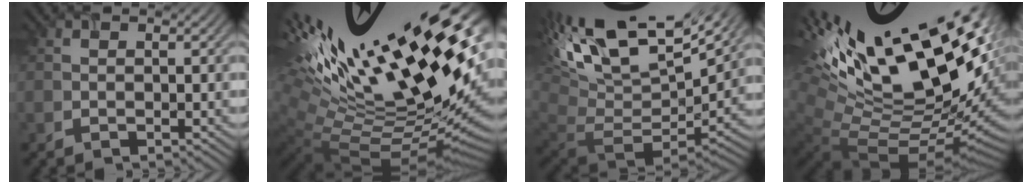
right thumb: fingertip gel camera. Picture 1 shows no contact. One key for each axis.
{"total": 20.1, "fx": 6.6, "fy": 8.0, "fz": 17.2, "tx": -0.278, "ty": 0.009, "tz": 0.144}
{"total": 14.7, "fx": 5.3, "fy": 7.2, "fz": 11.7, "tx": -0.225, "ty": 0.011, "tz": 0.126}
{"total": 19.0, "fx": 6.8, "fy": 8.7, "fz": 15.4, "tx": -0.255, "ty": 0.013, "tz": 0.156}